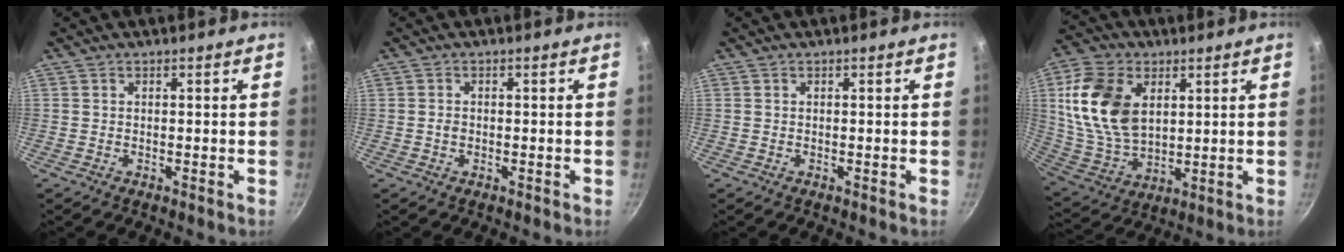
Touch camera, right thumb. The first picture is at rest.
{"total": 1.2, "force": [-0.3, 0.9, 0.8], "torque": [-0.015, 0.003, -0.006]}
{"total": 0.0}
{"total": 17.0, "force": [4.5, 11.1, 12.1], "torque": [-0.215, -0.011, 0.097]}